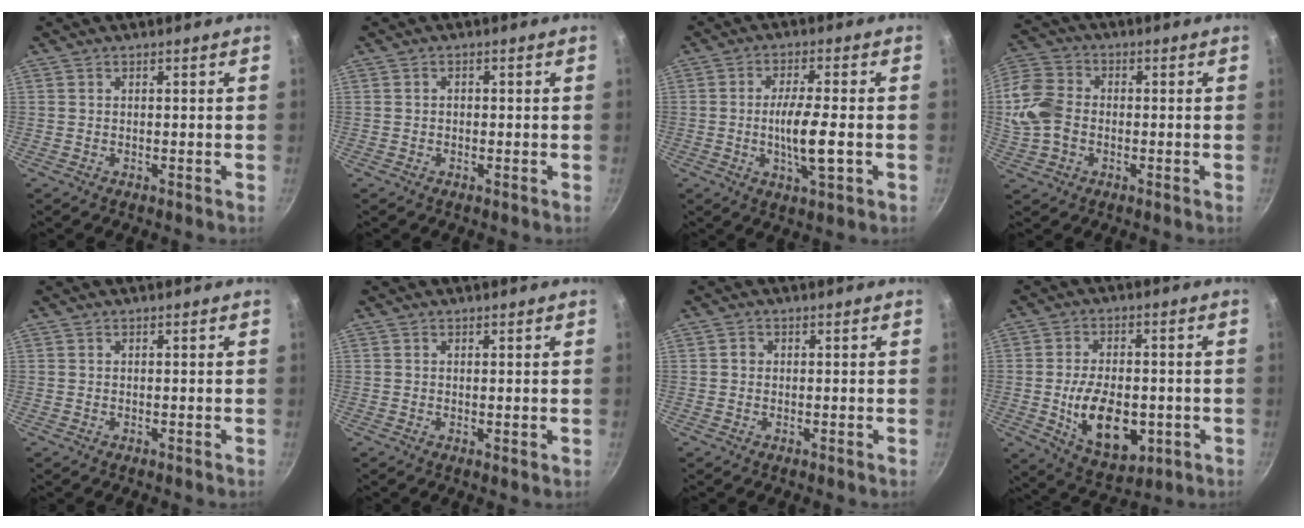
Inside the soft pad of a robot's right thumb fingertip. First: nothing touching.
{"total": 1.0, "force": [-0.2, 0.8, 0.5], "torque": [-0.007, 0.004, -0.004]}
{"total": 8.6, "force": [-1.6, 1.9, 8.2], "torque": [-0.149, 0.004, -0.031]}
{"total": 11.1, "force": [-1.3, 8.4, 7.0], "torque": [-0.134, 0.016, -0.037]}
{"total": 0.0}
{"total": 0.5, "force": [0.2, 0.1, 0.5], "torque": [-0.006, -0.009, 0.000]}
{"total": 1.0, "force": [0.0, 1.0, 0.3], "torque": [-0.003, 0.005, -0.002]}
{"total": 14.2, "force": [-2.9, 8.4, 11.1], "torque": [-0.162, -0.001, -0.033]}